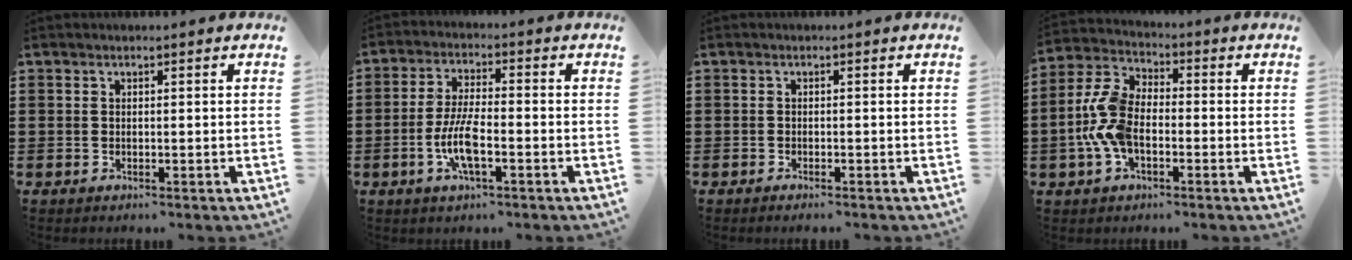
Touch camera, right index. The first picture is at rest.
{"total": 7.1, "force": [-2.3, 2.0, 6.4], "torque": [-0.146, -0.011, -0.049]}
{"total": 0.6, "force": [-0.6, 0.0, 0.1], "torque": [-0.003, -0.001, -0.012]}
{"total": 8.7, "force": [-1.7, 5.1, 6.9], "torque": [-0.178, 0.000, -0.042]}